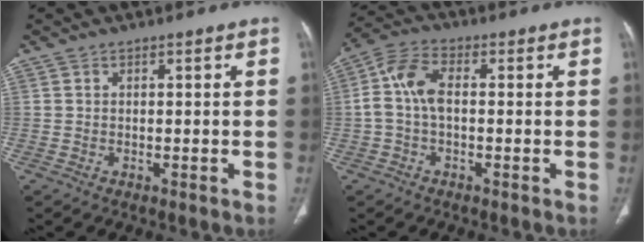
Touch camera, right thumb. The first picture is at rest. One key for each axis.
{"total": 7.3, "fx": 0.0, "fy": 3.8, "fz": 6.2, "tx": -0.134, "ty": 0.023, "tz": -0.007}